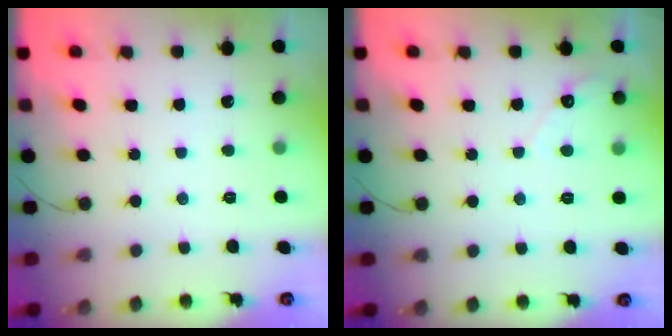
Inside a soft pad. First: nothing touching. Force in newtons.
{"total": 2.7, "press": 2.7, "slide": 0.2}